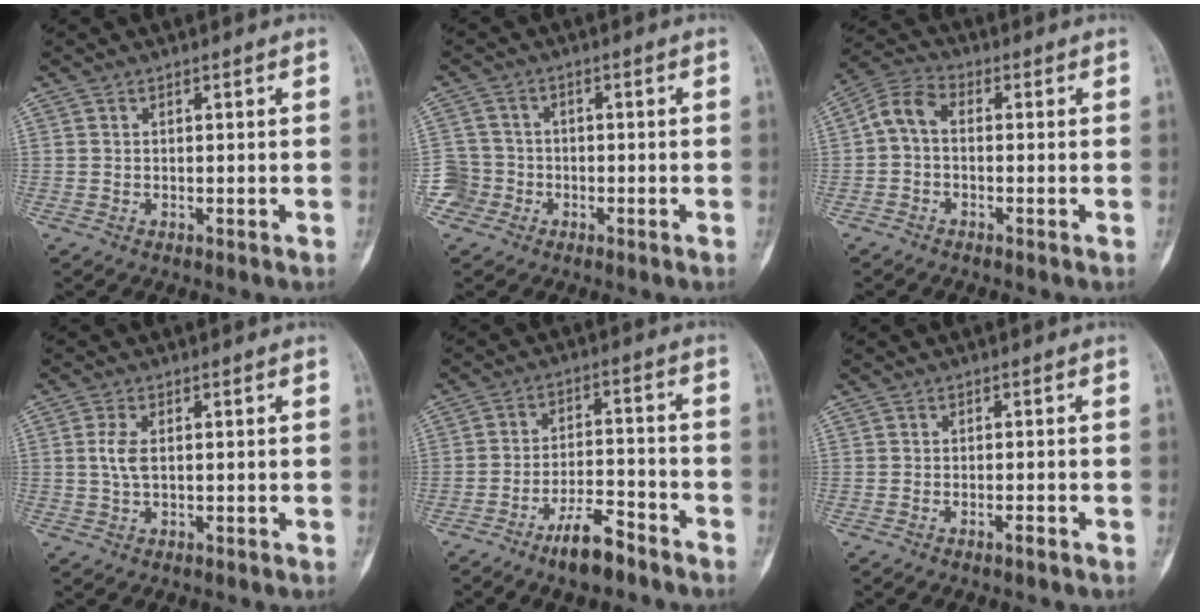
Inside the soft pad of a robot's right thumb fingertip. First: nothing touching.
{"total": 4.8, "force": [-2.3, 4.3, 0.0], "torque": [0.022, 0.019, -0.048]}
{"total": 5.5, "force": [-0.4, 3.5, 4.2], "torque": [-0.081, 0.020, -0.020]}
{"total": 3.1, "force": [0.3, 1.6, 2.7], "torque": [-0.062, 0.000, 0.005]}
{"total": 8.5, "force": [-6.1, 2.8, 5.1], "torque": [-0.087, 0.045, -0.106]}
{"total": 1.2, "force": [-0.8, 0.2, 0.9], "torque": [-0.019, 0.004, -0.012]}